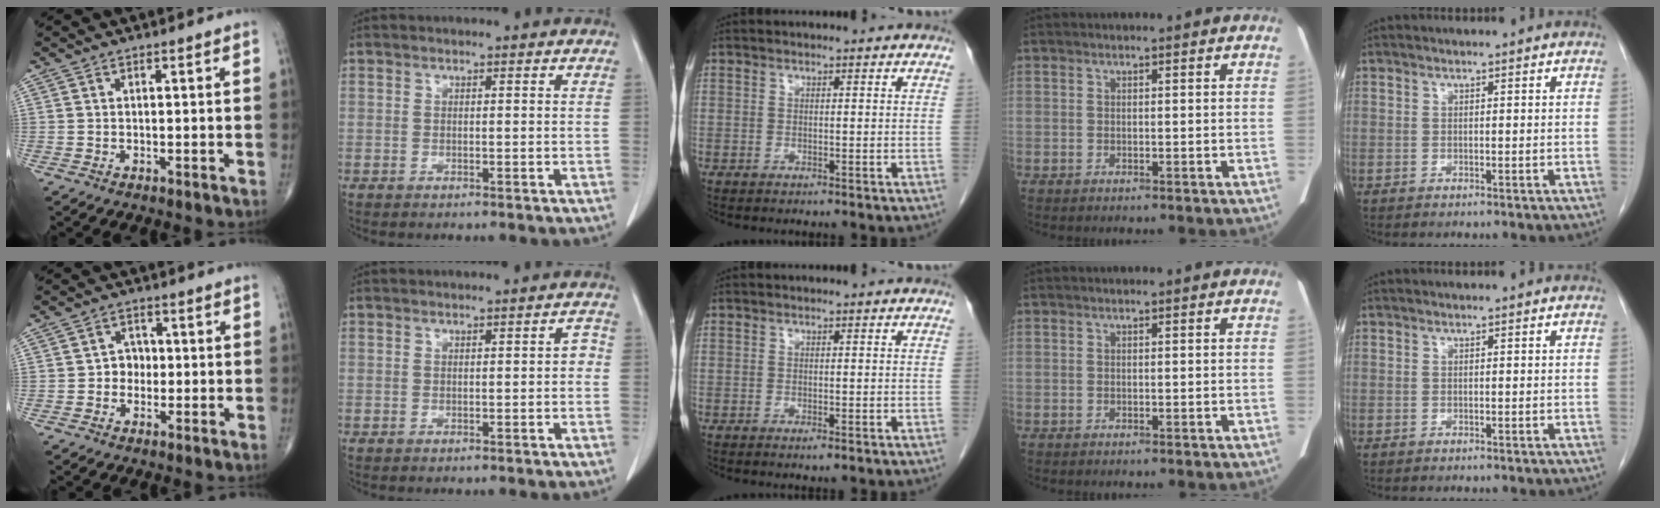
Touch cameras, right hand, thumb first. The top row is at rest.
{"thumb": {"total": 3.4, "force": [-0.4, 3.1, 1.4], "torque": [0.006, 0.011, -0.016]}, "index": {"total": 1.4, "force": [-0.2, 0.6, 1.2], "torque": [-0.006, 0.005, -0.005]}, "middle": {"total": 0.9, "force": [-0.4, 0.2, 0.8], "torque": [-0.011, -0.002, -0.005]}}